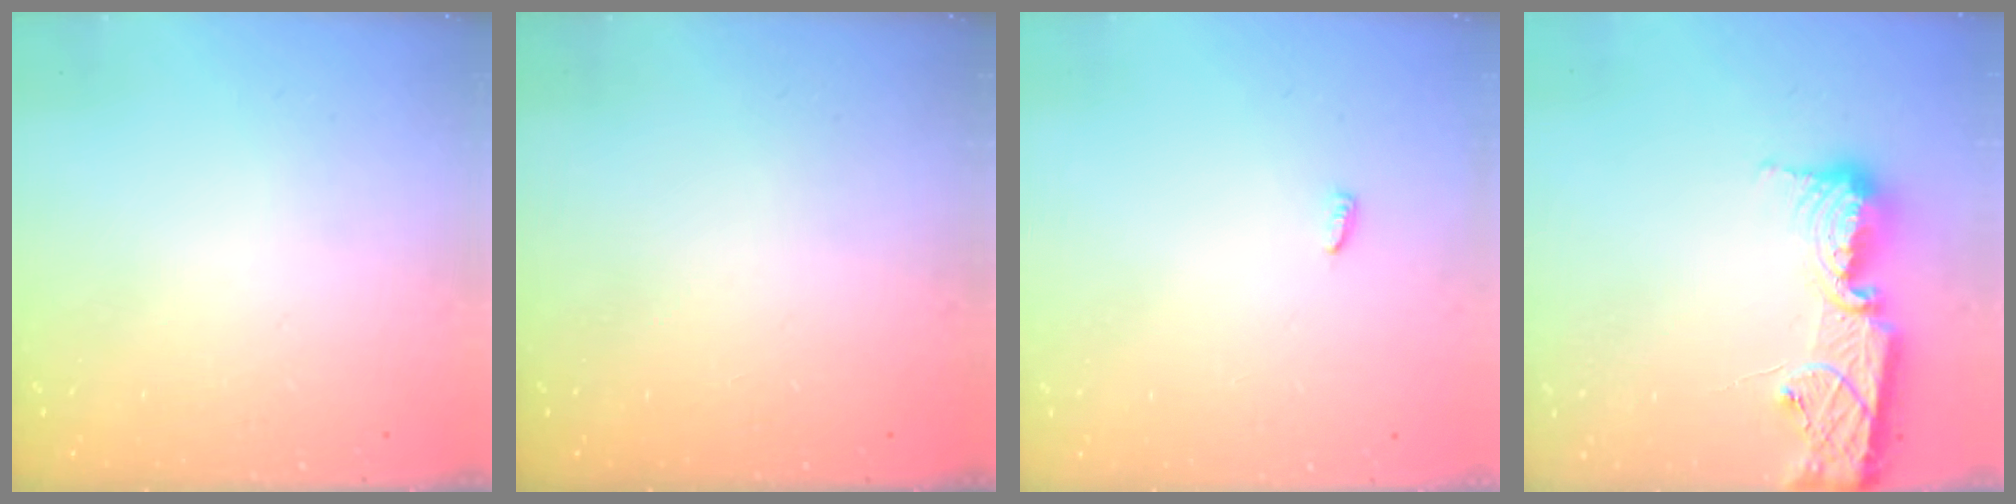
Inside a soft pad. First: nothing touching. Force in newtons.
{"total": 0.0}
{"total": 3.5, "press": 3.4, "slide": 0.6}
{"total": 14.0, "press": 14.0, "slide": 1.1}